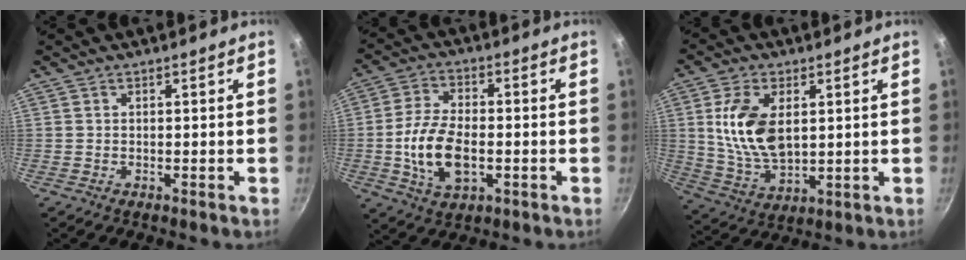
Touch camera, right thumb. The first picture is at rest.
{"total": 11.8, "force": [-2.0, 6.6, 9.6], "torque": [-0.179, 0.015, -0.039]}
{"total": 13.0, "force": [2.7, 7.4, 10.3], "torque": [-0.187, -0.018, 0.059]}